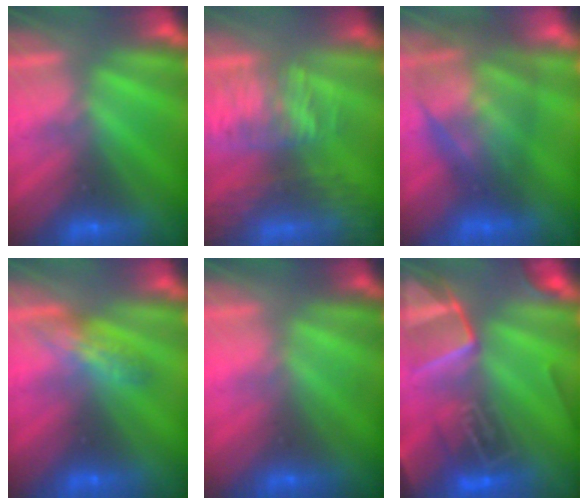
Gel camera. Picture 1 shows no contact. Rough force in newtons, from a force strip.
{"total": 8.9}
{"total": 7.3}
{"total": 2.5}
{"total": 2.1}
{"total": 5.7}